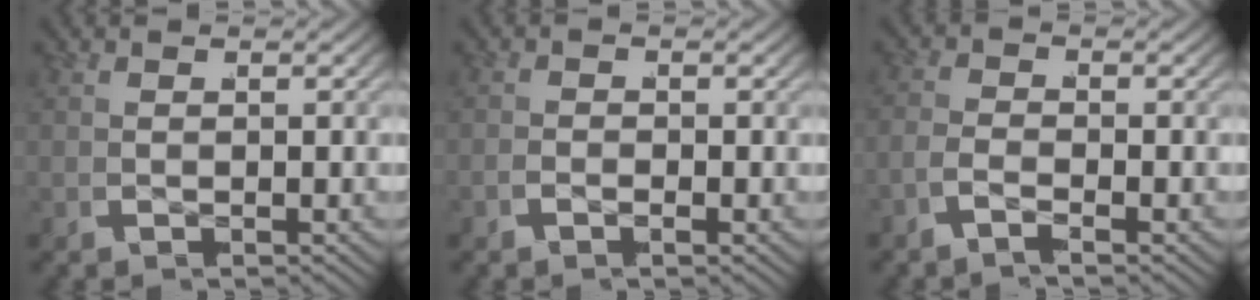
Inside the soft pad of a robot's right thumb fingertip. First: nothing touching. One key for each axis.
{"total": 0.6, "fx": -0.5, "fy": -0.2, "fz": -0.2, "tx": 0.003, "ty": 0.005, "tz": -0.016}
{"total": 1.4, "fx": -1.3, "fy": -0.4, "fz": 0.2, "tx": -0.004, "ty": 0.006, "tz": -0.037}